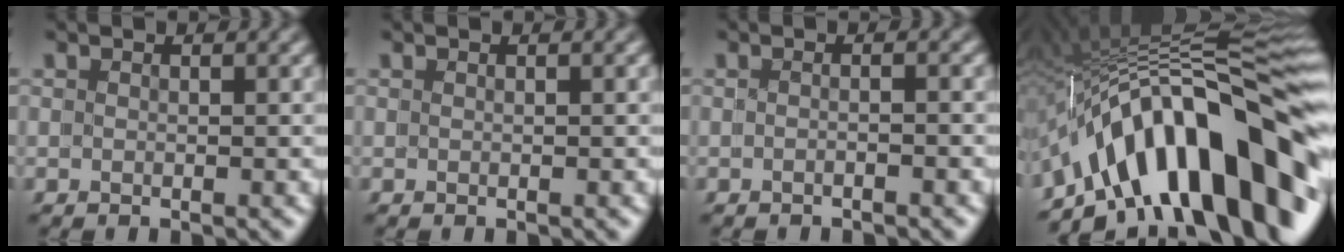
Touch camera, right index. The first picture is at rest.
{"total": 0.0}
{"total": 1.3, "force": [-0.9, -0.9, 0.0], "torque": [0.005, 0.003, -0.018]}
{"total": 16.9, "force": [-3.0, 7.3, 15.0], "torque": [-0.242, 0.012, -0.036]}